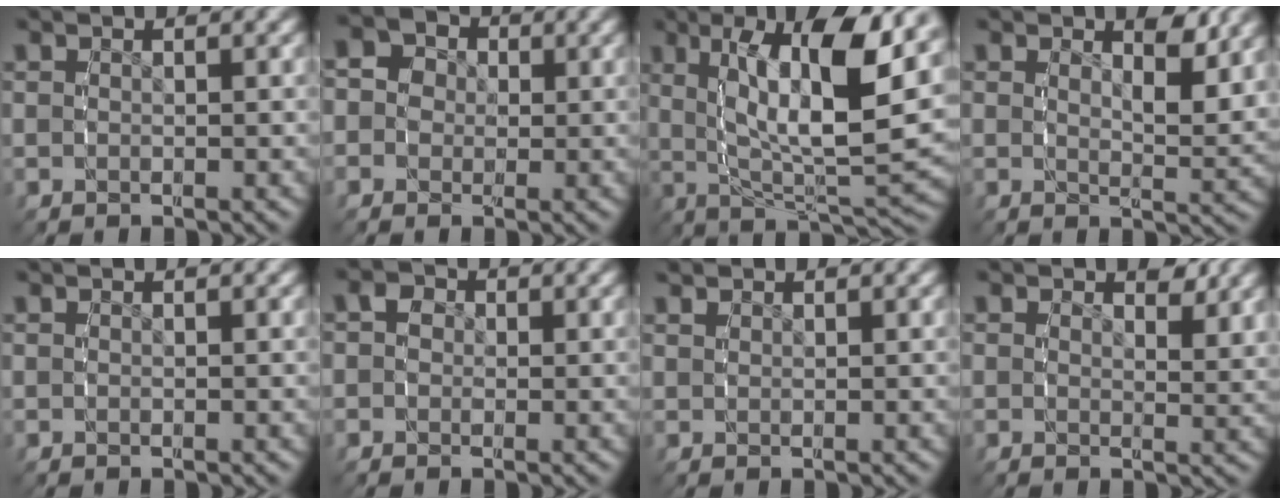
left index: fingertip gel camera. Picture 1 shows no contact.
{"total": 6.0, "force": [1.2, 5.4, 2.5], "torque": [-0.051, 0.009, 0.002]}
{"total": 12.5, "force": [3.0, 4.1, 11.5], "torque": [-0.166, 0.016, 0.048]}
{"total": 3.1, "force": [1.9, 0.5, 2.4], "torque": [-0.036, -0.018, 0.032]}
{"total": 0.0}
{"total": 1.8, "force": [0.3, 1.7, 0.7], "torque": [-0.008, 0.001, -0.003]}
{"total": 0.6, "force": [0.6, -0.1, -0.1], "torque": [-0.001, -0.002, 0.017]}
{"total": 2.0, "force": [1.4, 0.7, 1.2], "torque": [-0.013, -0.005, 0.019]}